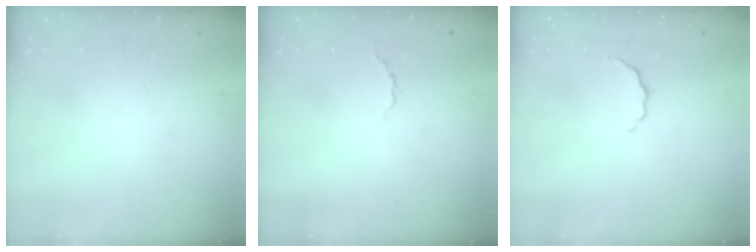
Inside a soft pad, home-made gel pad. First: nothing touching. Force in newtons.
{"total": 1.8, "press": 1.6, "slide": 0.8}
{"total": 4.1, "press": 4.0, "slide": 1.0}